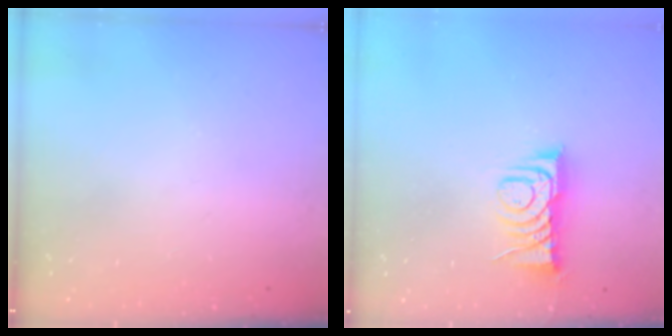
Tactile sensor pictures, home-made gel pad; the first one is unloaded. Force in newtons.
{"total": 7.4, "press": 7.4, "slide": 0.4}